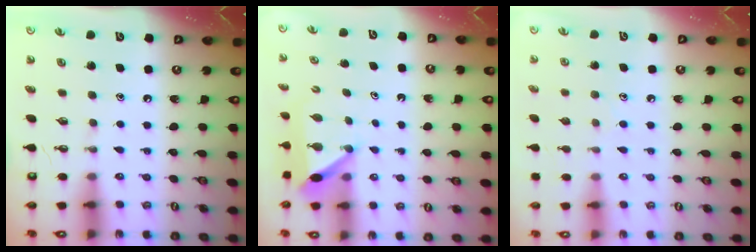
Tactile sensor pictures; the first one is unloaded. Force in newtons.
{"total": 6.0, "press": 6.0, "slide": 0.5}
{"total": 5.7, "press": 5.7, "slide": 0.5}